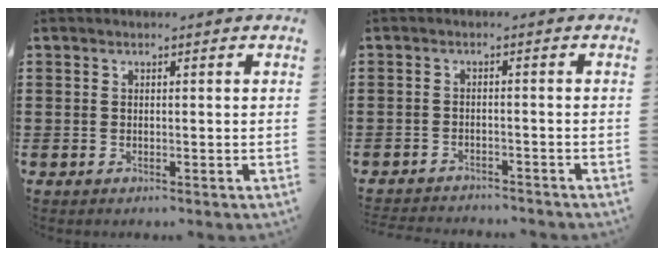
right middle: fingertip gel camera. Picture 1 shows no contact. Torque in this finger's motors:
{"motor_torque": [0.10, 0.03, 0.05, 0.07]}